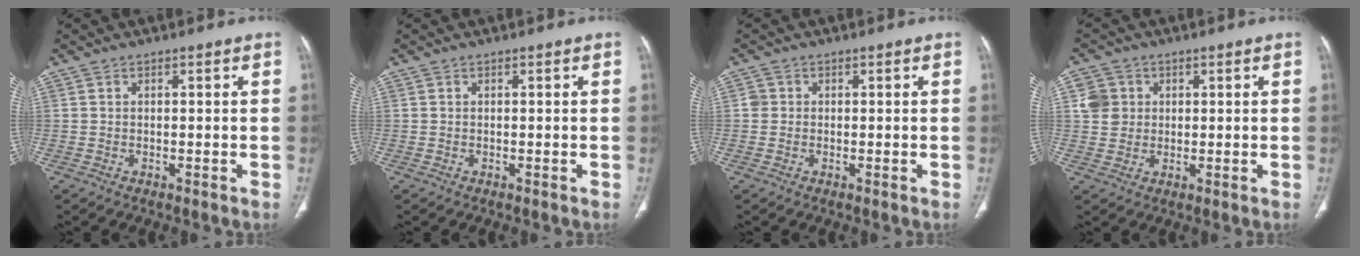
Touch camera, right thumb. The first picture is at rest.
{"total": 0.0}
{"total": 1.4, "force": [0.1, 1.3, 0.4], "torque": [0.001, 0.004, 0.000]}
{"total": 4.9, "force": [1.2, 4.6, 1.3], "torque": [-0.001, 0.005, 0.022]}